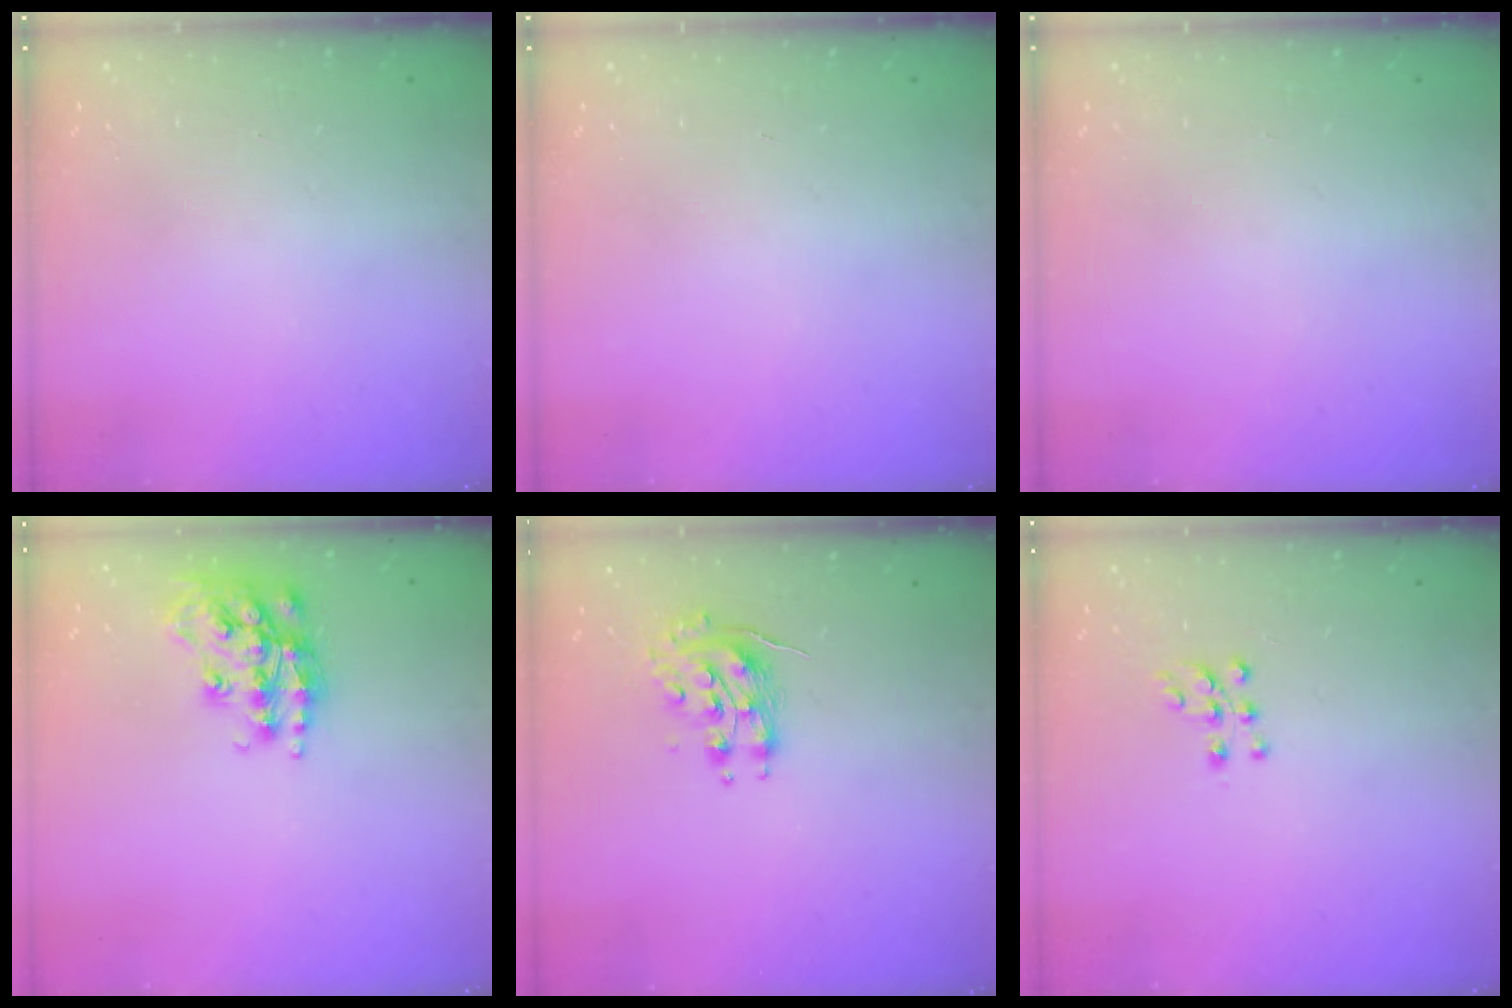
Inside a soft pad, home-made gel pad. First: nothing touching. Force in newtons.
{"total": 0.0}
{"total": 0.0}
{"total": 17.2, "press": 17.2, "slide": 1.2}
{"total": 8.6, "press": 8.6, "slide": 0.3}
{"total": 6.9, "press": 6.8, "slide": 0.6}